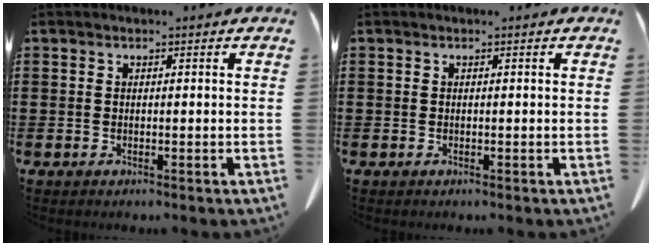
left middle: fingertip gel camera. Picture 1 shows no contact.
{"total": 0.0}